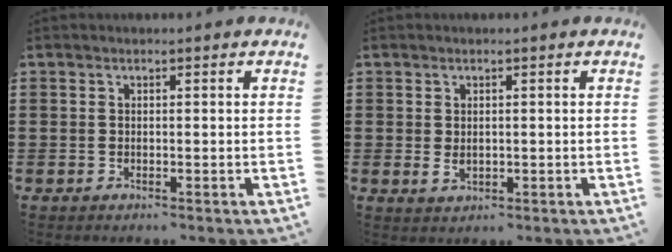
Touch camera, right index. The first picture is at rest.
{"total": 1.6, "force": [0.2, 1.0, 1.2], "torque": [-0.024, 0.003, 0.004]}